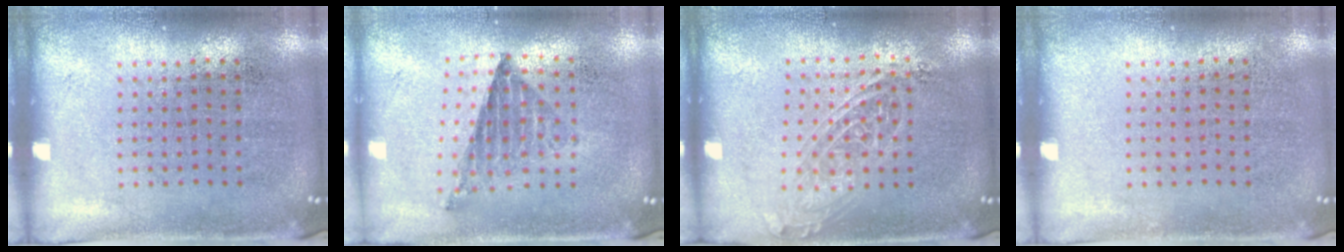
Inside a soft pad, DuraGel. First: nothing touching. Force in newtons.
{"total": 0.7, "press": 0.7, "slide": 0.1}
{"total": 1.4, "press": 1.3, "slide": 0.7}
{"total": 0.0}